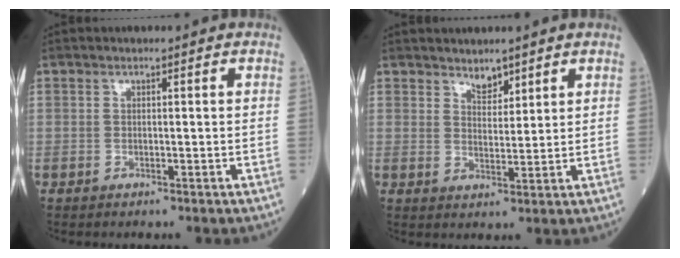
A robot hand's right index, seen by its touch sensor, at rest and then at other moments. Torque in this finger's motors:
{"motor_torque": [0.00, -0.01, 0.00, 0.02]}